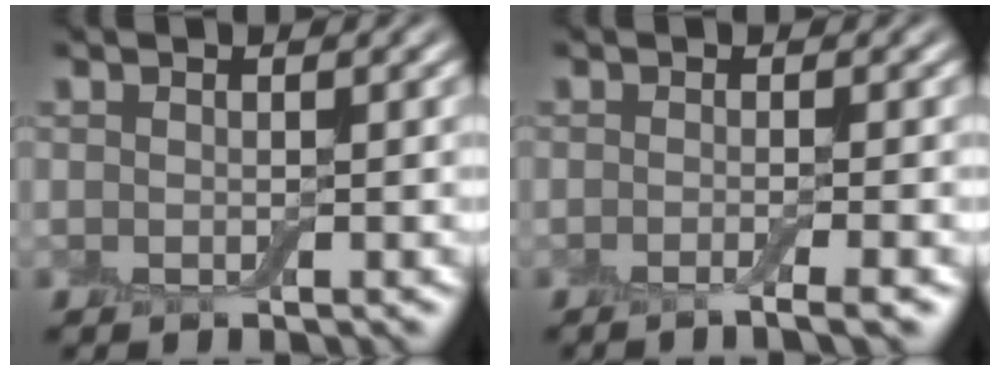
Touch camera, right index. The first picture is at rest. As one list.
[{"total": 2.7, "force": [-1.4, 0.6, 2.2], "torque": [-0.018, -0.001, -0.029]}]